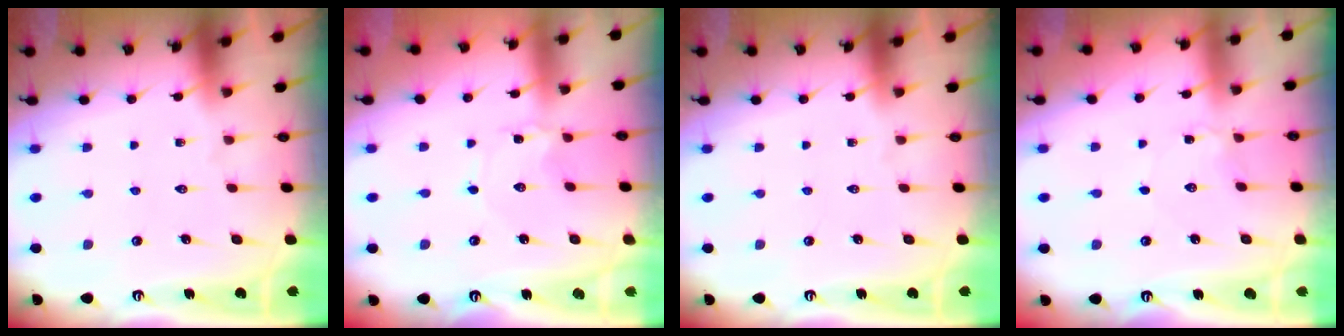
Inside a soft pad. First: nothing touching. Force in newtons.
{"total": 0.0}
{"total": 0.0}
{"total": 2.2, "press": 2.2, "slide": 0.2}